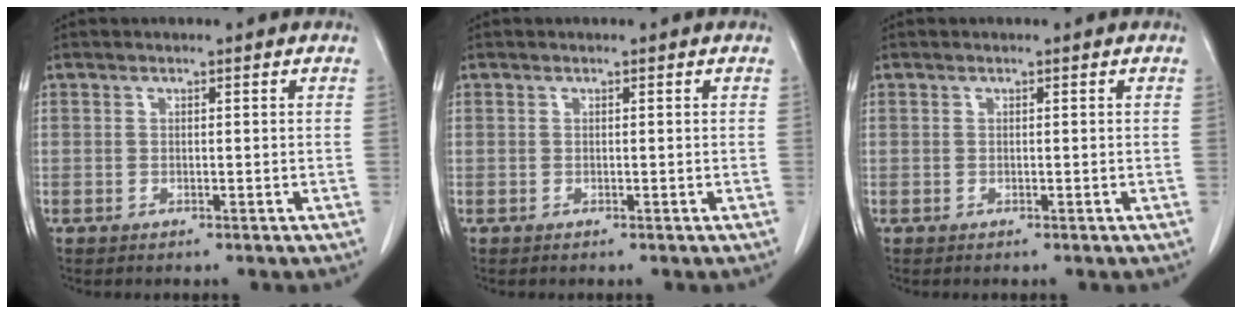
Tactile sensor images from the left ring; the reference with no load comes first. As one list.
[{"total": 0.0}, {"total": 0.0}]